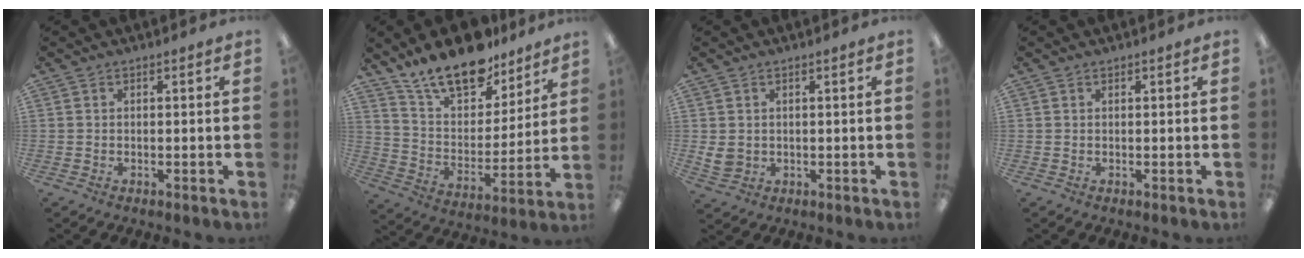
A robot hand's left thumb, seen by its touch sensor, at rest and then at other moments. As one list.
[{"total": 17.7, "force": [14.2, 7.5, 7.3], "torque": [-0.137, -0.090, 0.255]}, {"total": 3.6, "force": [1.2, 2.9, 1.7], "torque": [-0.033, -0.005, 0.021]}, {"total": 0.0}]